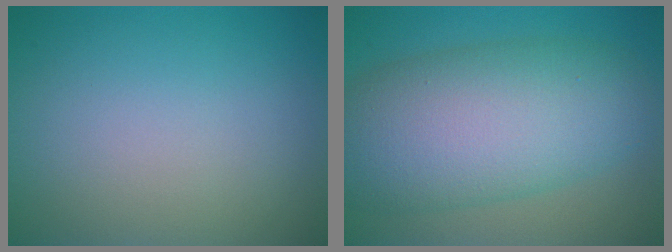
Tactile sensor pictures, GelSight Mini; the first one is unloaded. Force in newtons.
{"total": 10.9, "press": 10.9, "slide": 0.4}